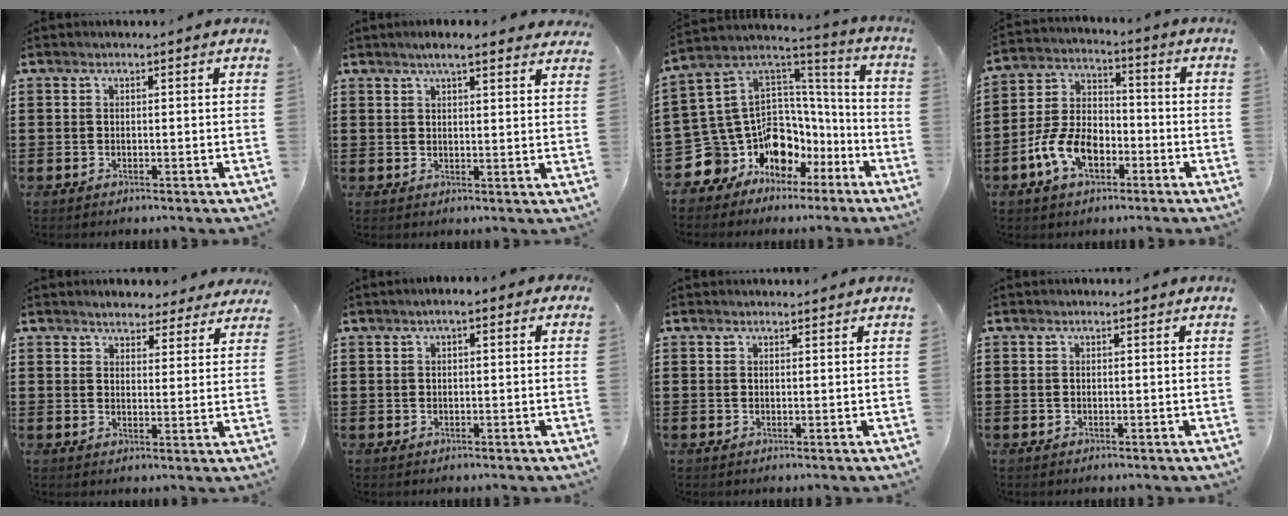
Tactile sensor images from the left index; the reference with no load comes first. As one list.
[{"total": 4.0, "force": [3.2, 0.5, 2.2], "torque": [-0.051, 0.000, 0.058]}, {"total": 12.0, "force": [-6.8, 9.3, 3.1], "torque": [-0.113, -0.022, -0.109]}, {"total": 9.0, "force": [-4.1, 5.2, 6.1], "torque": [-0.150, 0.006, -0.081]}, {"total": 3.4, "force": [3.3, 0.7, 0.0], "torque": [-0.013, -0.010, 0.064]}, {"total": 1.6, "force": [-0.3, 0.5, 1.5], "torque": [-0.028, 0.001, -0.008]}, {"total": 0.7, "force": [0.7, 0.2, 0.0], "torque": [0.000, 0.002, 0.014]}, {"total": 0.0}]